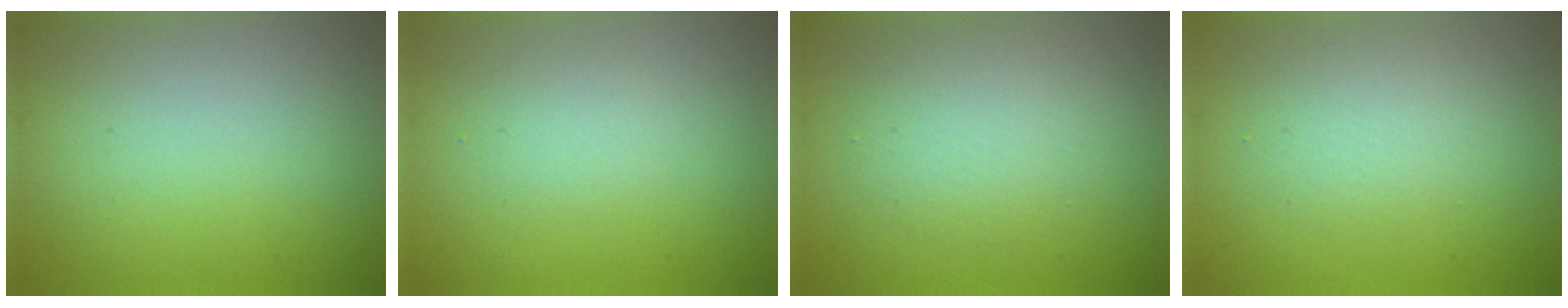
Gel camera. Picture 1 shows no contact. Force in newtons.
{"total": 1.3, "press": 1.3, "slide": 0.1}
{"total": 3.2, "press": 3.2, "slide": 0.1}
{"total": 2.0, "press": 2.0, "slide": 0.2}